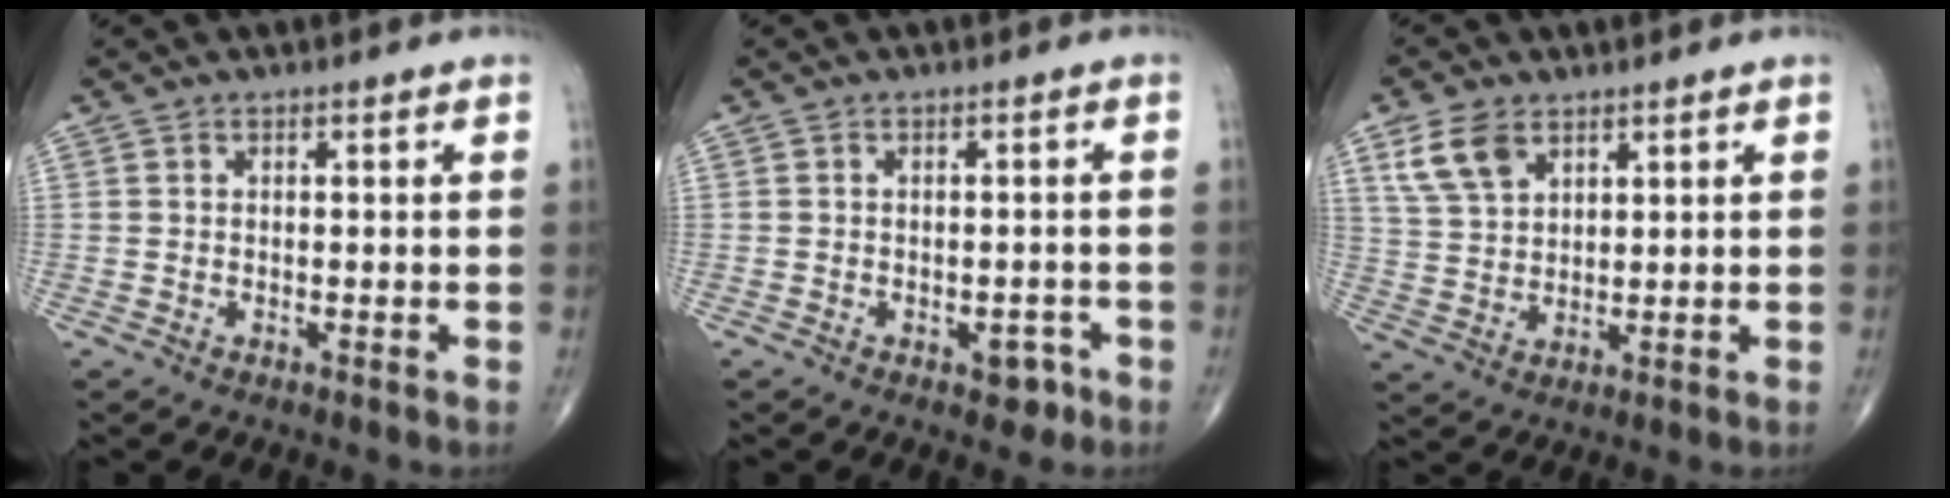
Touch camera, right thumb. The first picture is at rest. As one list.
[{"total": 2.9, "force": [-1.5, 1.8, 1.7], "torque": [-0.005, 0.009, -0.018]}, {"total": 7.4, "force": [4.2, 4.4, 4.3], "torque": [-0.074, -0.013, 0.088]}]